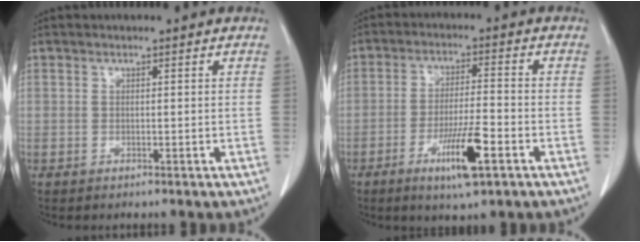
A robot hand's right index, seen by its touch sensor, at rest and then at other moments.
{"total": 8.6, "force": [-4.2, 0.9, 7.5], "torque": [-0.135, -0.013, -0.068]}